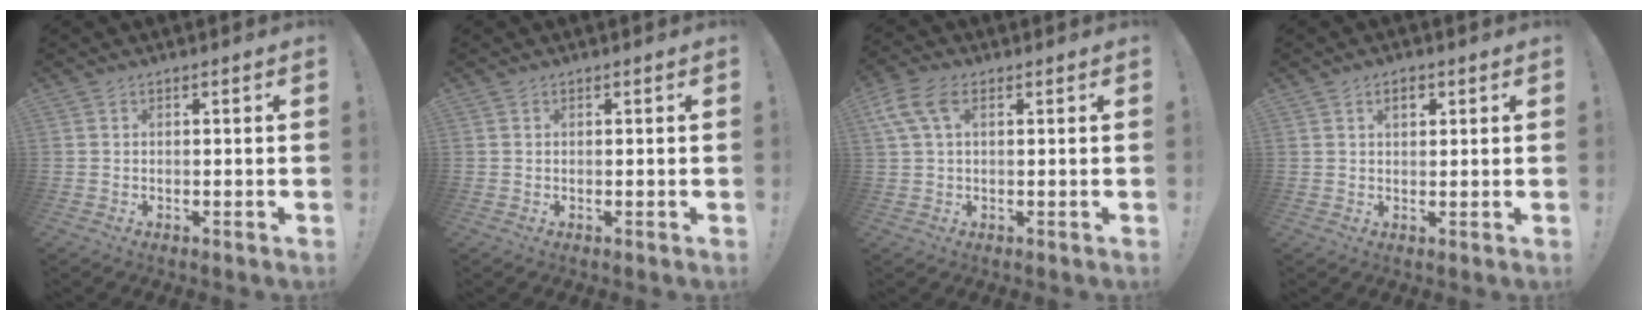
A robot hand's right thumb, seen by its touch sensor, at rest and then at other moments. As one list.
[{"total": 0.8, "force": [0.6, 0.4, -0.3], "torque": [0.005, 0.003, 0.011]}, {"total": 8.0, "force": [2.8, 4.5, 6.0], "torque": [-0.131, 0.007, 0.057]}, {"total": 3.3, "force": [1.5, 1.8, 2.3], "torque": [-0.026, -0.003, 0.021]}]